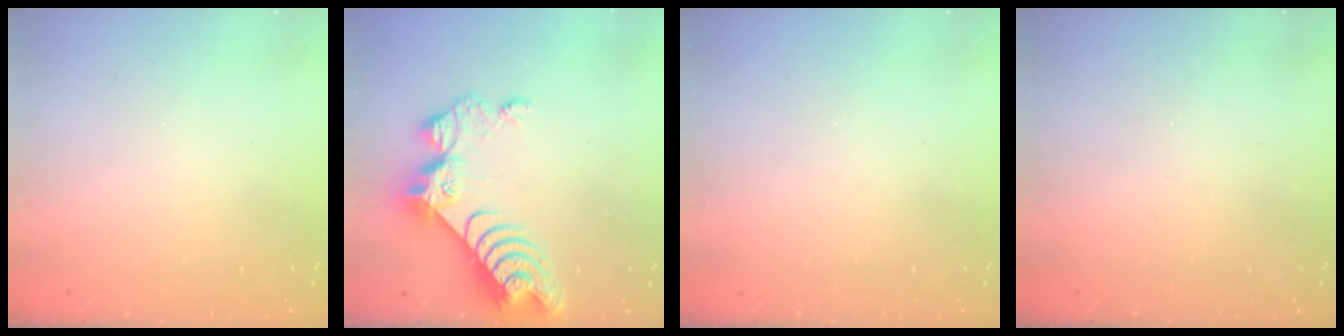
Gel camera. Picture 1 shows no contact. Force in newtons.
{"total": 11.1, "press": 11.0, "slide": 1.0}
{"total": 0.0}
{"total": 0.0}